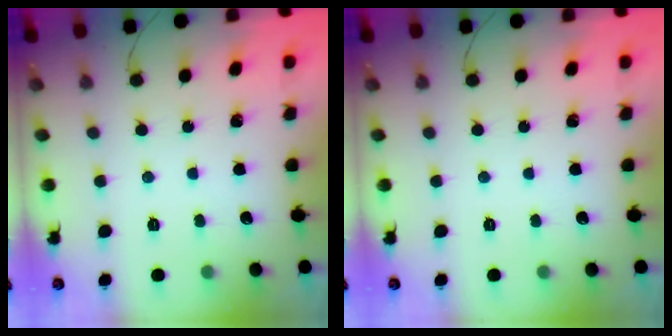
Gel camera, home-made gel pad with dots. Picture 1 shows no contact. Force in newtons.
{"total": 0.0}